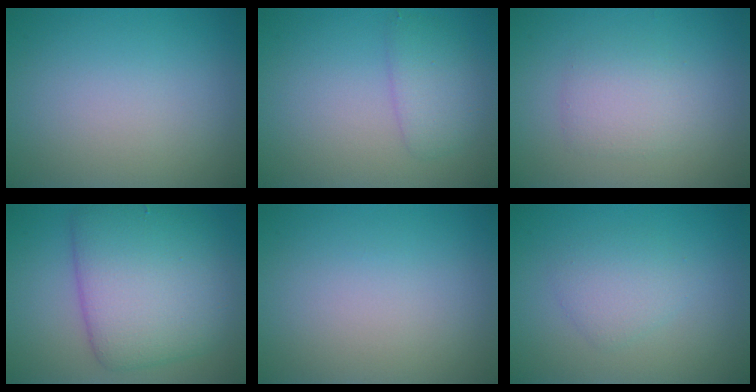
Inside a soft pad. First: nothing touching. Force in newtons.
{"total": 2.4, "press": 2.4, "slide": 0.1}
{"total": 2.3, "press": 2.3, "slide": 0.1}
{"total": 8.7, "press": 8.7, "slide": 0.2}
{"total": 0.0}
{"total": 2.2, "press": 2.2, "slide": 0.0}